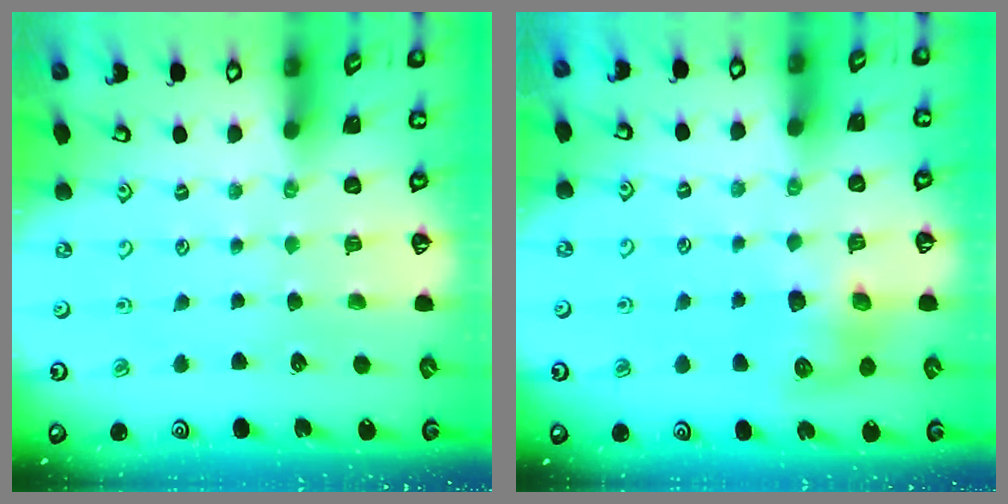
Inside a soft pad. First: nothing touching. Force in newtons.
{"total": 8.1, "press": 8.0, "slide": 0.2}